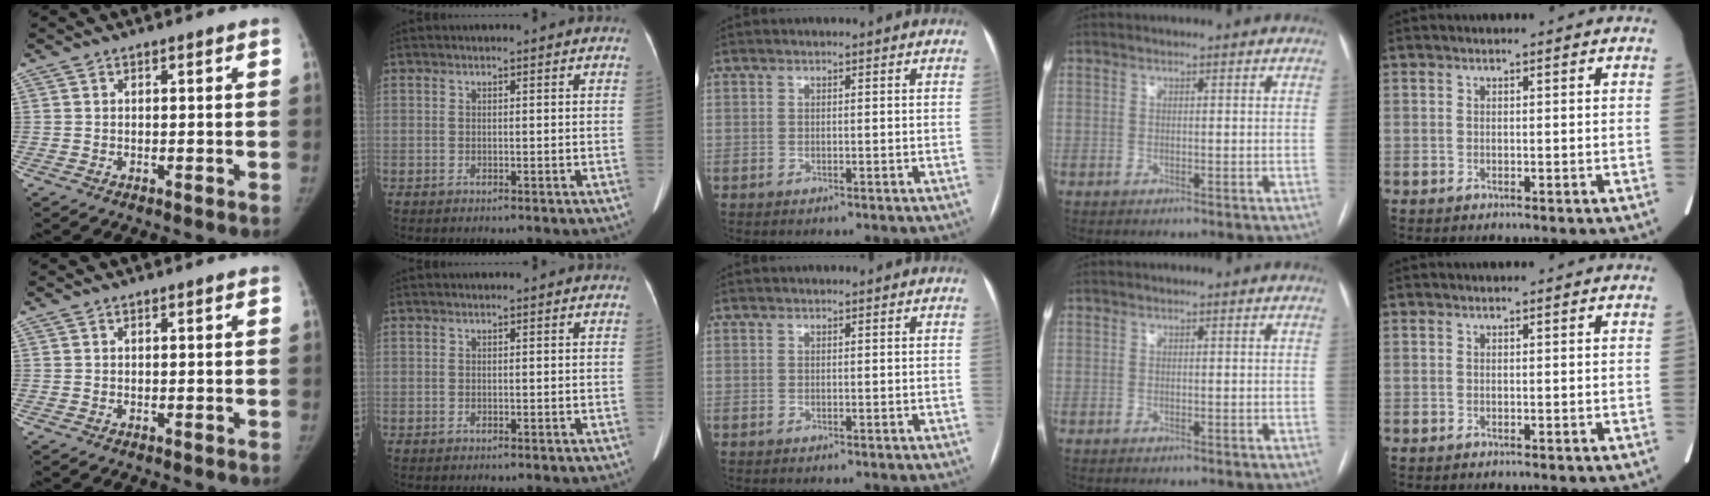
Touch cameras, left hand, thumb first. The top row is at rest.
{}